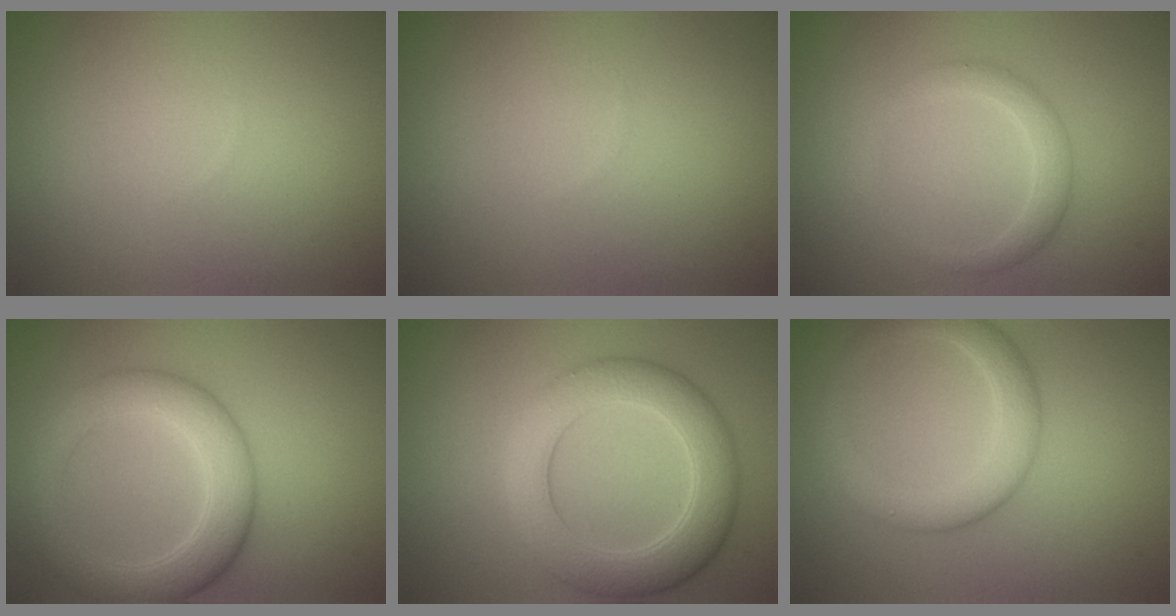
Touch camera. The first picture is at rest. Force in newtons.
{"total": 0.0}
{"total": 2.2, "press": 2.2, "slide": 0.2}
{"total": 5.7, "press": 5.7, "slide": 0.1}
{"total": 6.5, "press": 6.5, "slide": 0.3}
{"total": 3.8, "press": 3.8, "slide": 0.2}